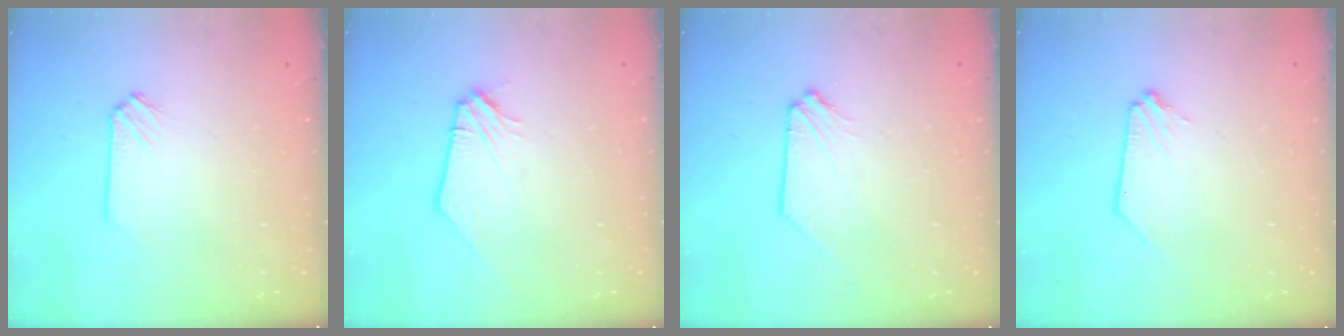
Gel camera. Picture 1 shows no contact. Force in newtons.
{"total": 1.2, "press": 1.2, "slide": 0.1}
{"total": 1.4, "press": 1.4, "slide": 0.2}
{"total": 0.0}